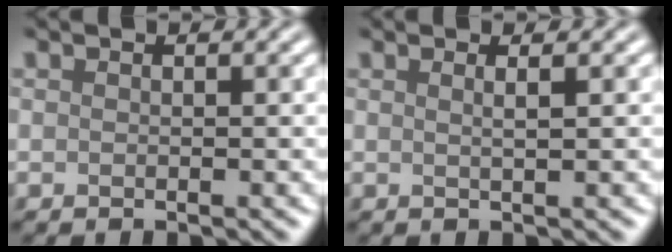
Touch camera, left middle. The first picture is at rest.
{"total": 2.1, "force": [0.9, 0.9, 1.7], "torque": [-0.009, 0.003, -0.010]}